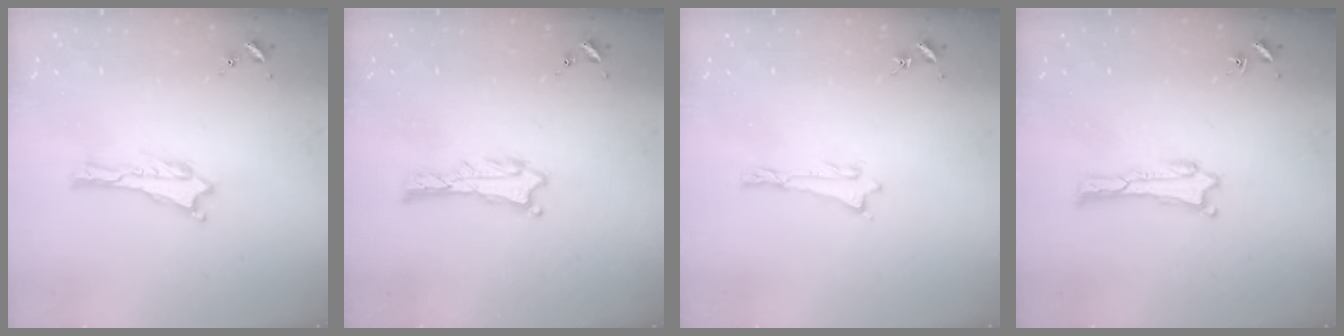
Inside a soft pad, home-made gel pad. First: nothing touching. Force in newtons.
{"total": 0.9, "press": 0.8, "slide": 0.1}
{"total": 0.0}
{"total": 0.0}